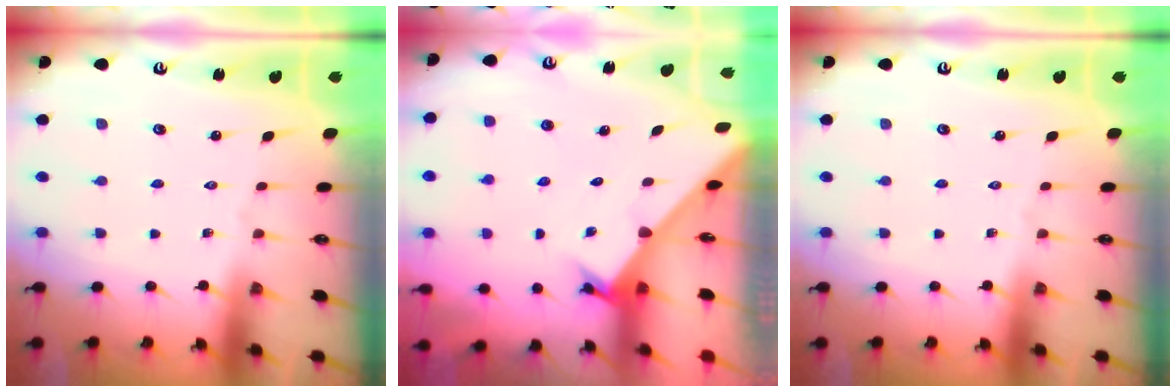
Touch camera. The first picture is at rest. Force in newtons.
{"total": 2.1, "press": 2.1, "slide": 0.2}
{"total": 0.0}